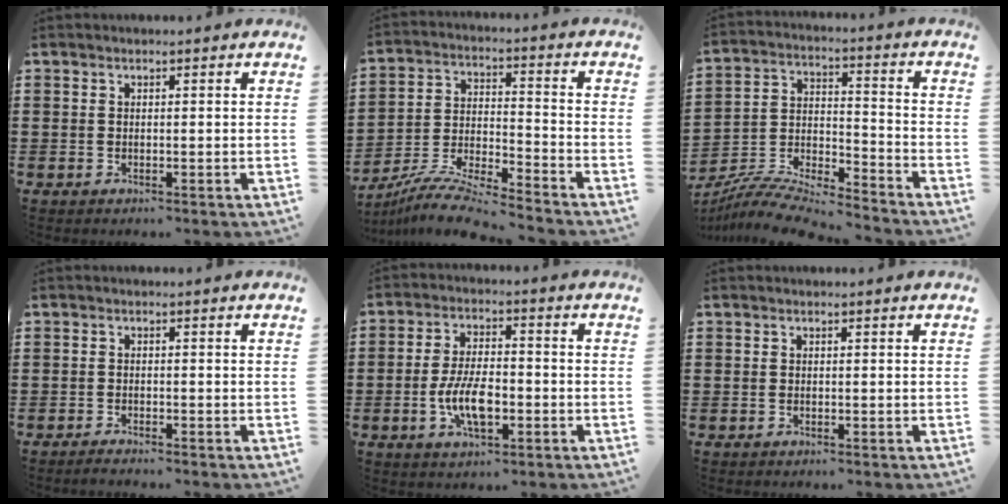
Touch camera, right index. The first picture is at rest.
{"total": 9.2, "force": [-8.8, -0.1, 2.9], "torque": [-0.064, 0.003, -0.174]}
{"total": 8.2, "force": [-7.9, 0.6, 2.2], "torque": [-0.053, -0.002, -0.162]}
{"total": 0.9, "force": [-0.9, -0.1, 0.1], "torque": [-0.005, -0.001, -0.018]}
{"total": 7.7, "force": [-2.2, 3.3, 6.6], "torque": [-0.151, -0.004, -0.047]}
{"total": 0.0}